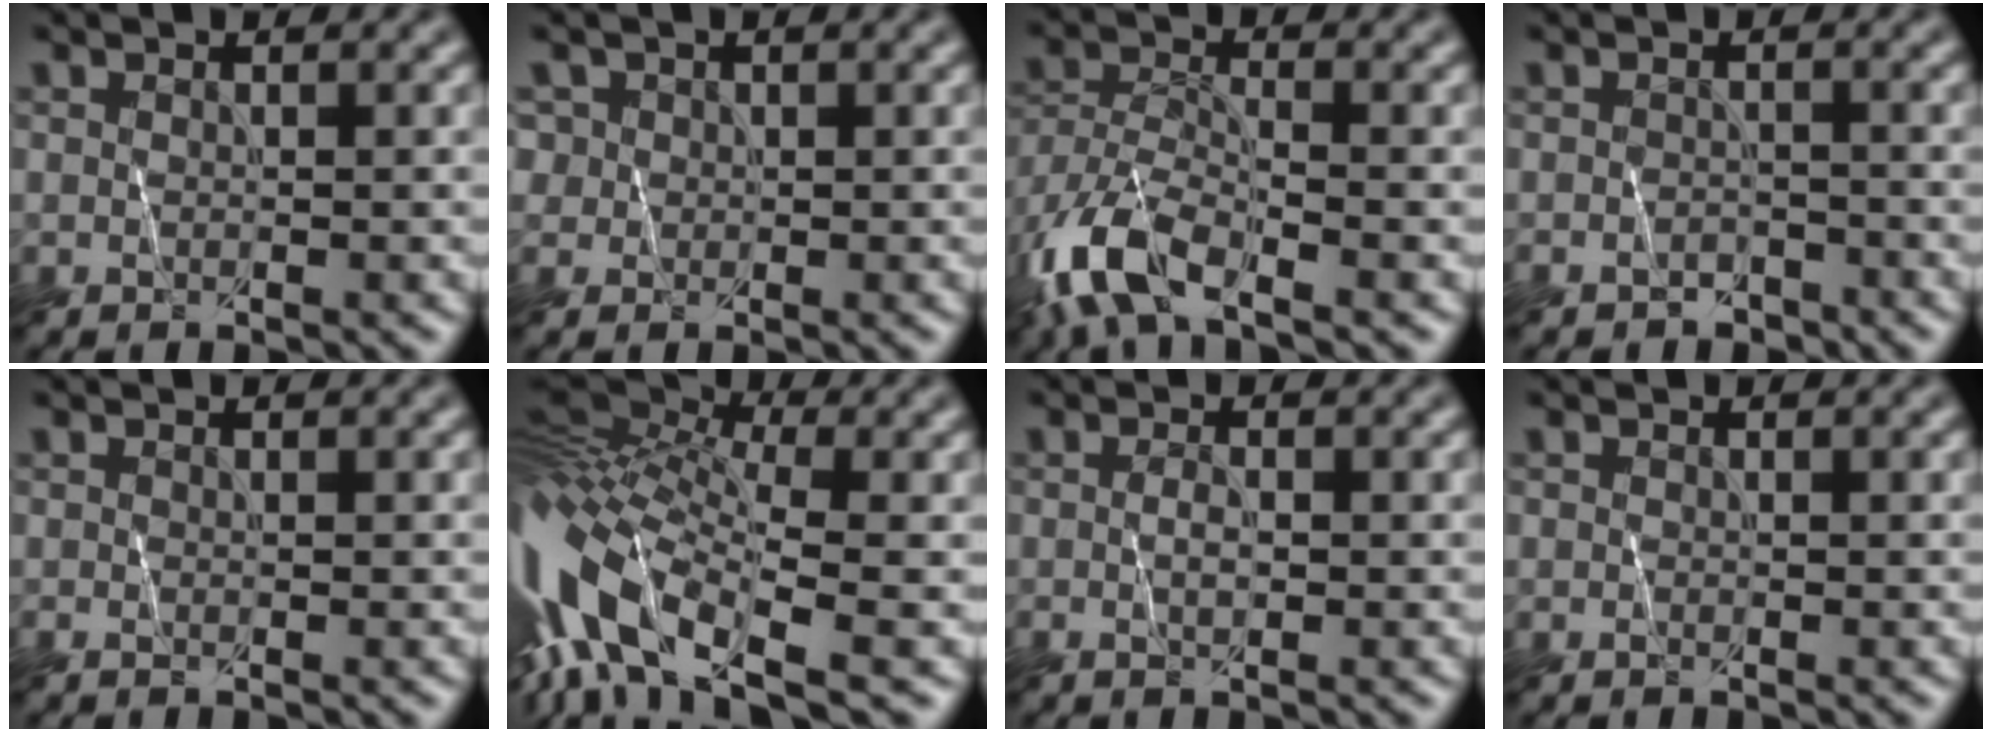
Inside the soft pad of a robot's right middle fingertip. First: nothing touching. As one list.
[{"total": 1.5, "force": [0.6, 1.4, 0.3], "torque": [-0.008, 0.004, 0.008]}, {"total": 7.2, "force": [-4.4, 2.9, 4.8], "torque": [-0.105, -0.003, -0.095]}, {"total": 1.7, "force": [-1.6, 0.5, 0.1], "torque": [0.001, 0.004, -0.029]}, {"total": 0.0}, {"total": 14.3, "force": [-4.2, 6.8, 11.9], "torque": [-0.278, 0.014, -0.087]}, {"total": 1.1, "force": [-0.3, 0.2, 1.0], "torque": [-0.020, 0.003, -0.006]}, {"total": 0.0}]